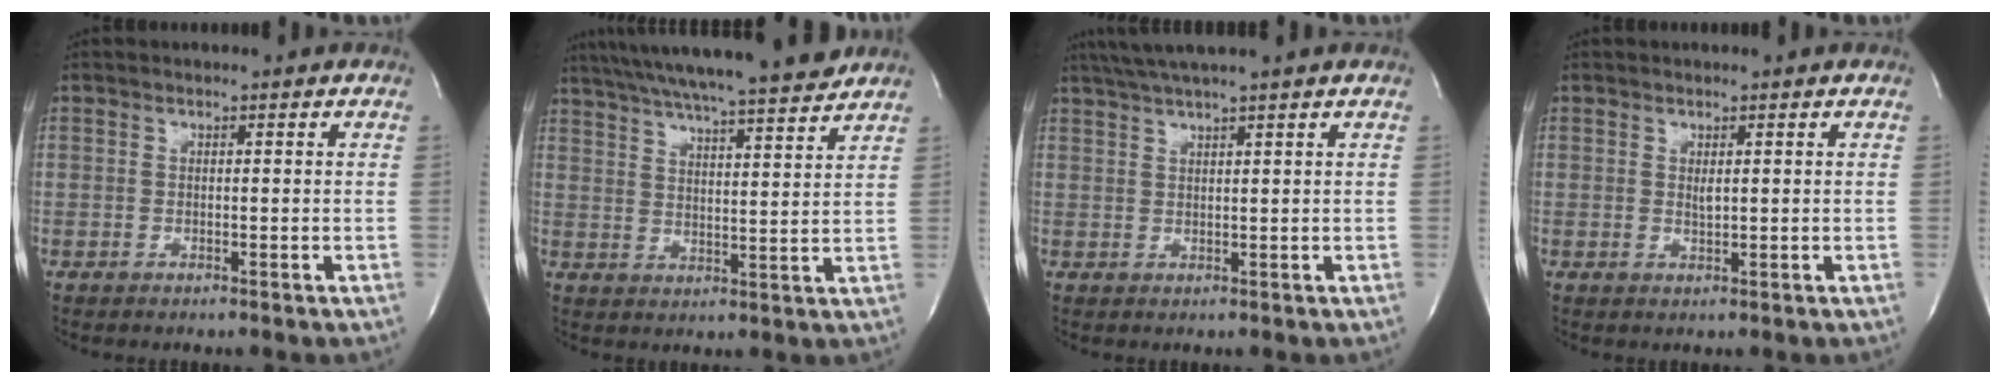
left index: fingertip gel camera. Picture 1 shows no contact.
{"total": 20.0, "force": [17.6, 0.6, 9.4], "torque": [-0.164, 0.001, 0.254]}
{"total": 5.4, "force": [4.3, -1.4, 3.0], "torque": [-0.050, 0.018, 0.077]}
{"total": 0.8, "force": [0.0, 0.2, 0.8], "torque": [-0.020, -0.006, 0.002]}